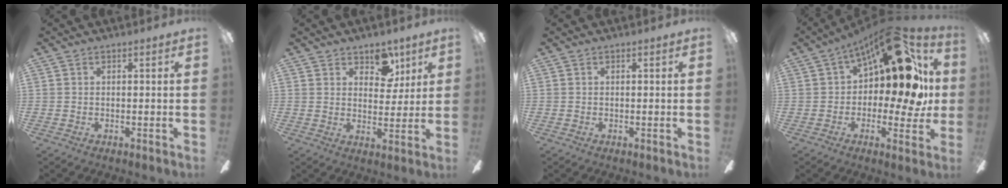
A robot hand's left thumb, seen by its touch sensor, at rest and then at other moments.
{"total": 7.7, "force": [4.6, 4.9, 3.7], "torque": [-0.023, -0.018, 0.075]}
{"total": 0.0}
{"total": 19.5, "force": [7.9, 9.0, 15.4], "torque": [-0.218, -0.043, 0.123]}